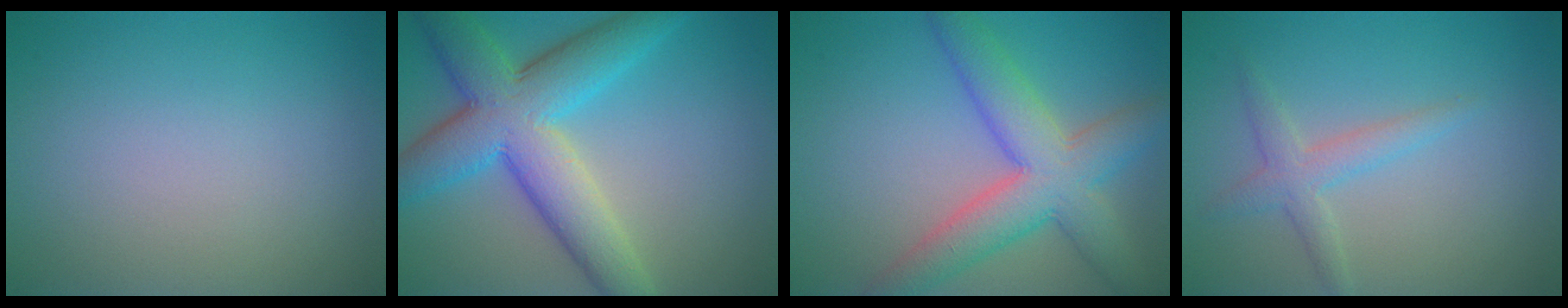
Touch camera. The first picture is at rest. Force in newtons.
{"total": 9.5, "press": 9.5, "slide": 0.2}
{"total": 7.2, "press": 7.2, "slide": 0.5}
{"total": 2.3, "press": 2.3, "slide": 0.0}